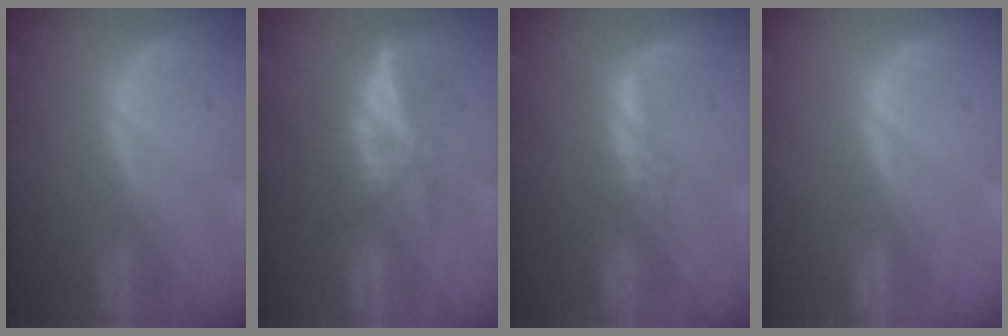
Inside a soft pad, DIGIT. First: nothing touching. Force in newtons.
{"total": 6.3, "press": 5.3, "slide": 3.4}
{"total": 1.3, "press": 1.2, "slide": 0.5}
{"total": 0.0}